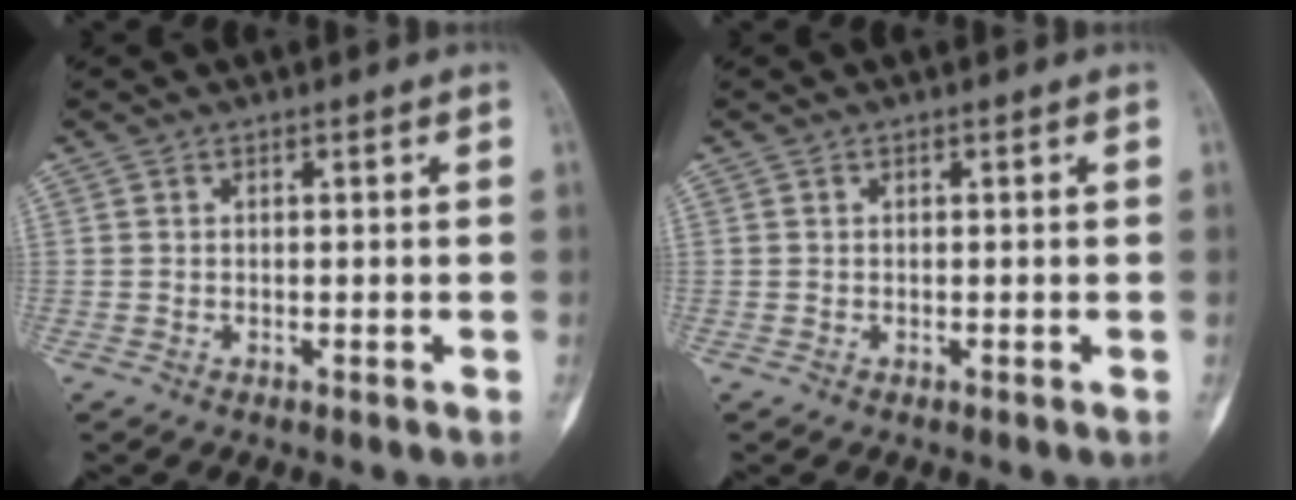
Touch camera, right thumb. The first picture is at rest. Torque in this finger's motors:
{"motor_torque": [0.01, -0.01, 0.15, -0.03, 0.02]}